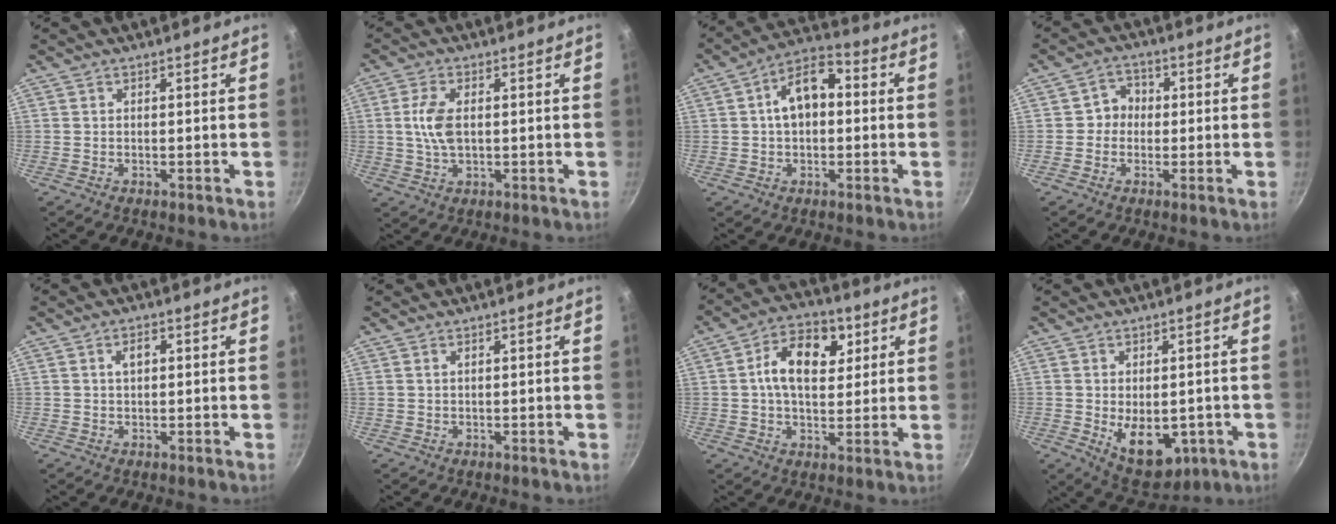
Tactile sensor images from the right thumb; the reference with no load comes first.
{"total": 6.3, "force": [0.5, 3.3, 5.3], "torque": [-0.117, 0.002, 0.009]}
{"total": 10.1, "force": [1.0, 6.3, 7.9], "torque": [-0.118, 0.030, 0.006]}
{"total": 4.4, "force": [-0.1, 4.0, 1.8], "torque": [-0.001, 0.013, -0.011]}
{"total": 2.3, "force": [0.6, 1.4, 1.7], "torque": [-0.026, 0.006, 0.011]}
{"total": 0.5, "force": [0.3, 0.3, 0.3], "torque": [-0.007, 0.003, 0.006]}
{"total": 12.4, "force": [3.2, 7.8, 9.0], "torque": [-0.121, 0.004, 0.045]}
{"total": 10.6, "force": [-2.4, 6.4, 8.1], "torque": [-0.095, -0.008, -0.017]}